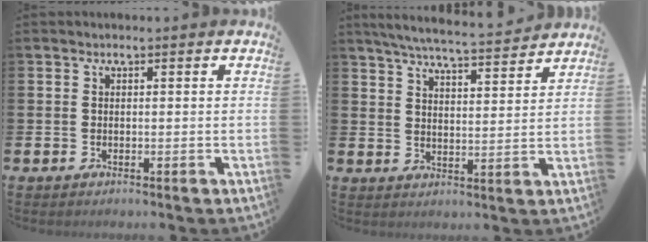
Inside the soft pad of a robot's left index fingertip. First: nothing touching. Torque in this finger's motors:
{"motor_torque": [0.57, -0.77, 0.22, 0.12]}